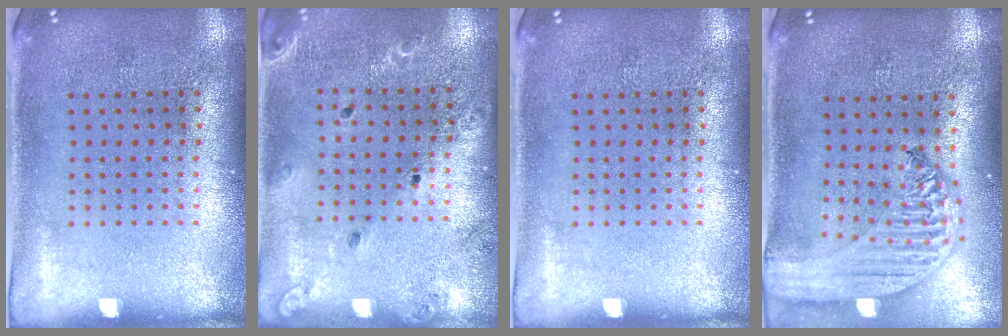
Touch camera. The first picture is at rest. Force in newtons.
{"total": 1.4, "press": 1.4, "slide": 0.1}
{"total": 0.0}
{"total": 2.9, "press": 2.3, "slide": 1.8}